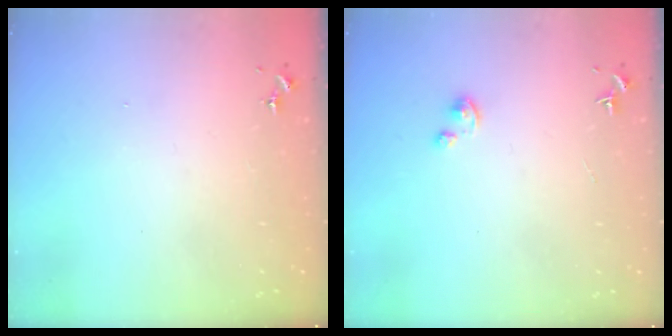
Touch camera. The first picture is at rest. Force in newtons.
{"total": 2.6, "press": 2.6, "slide": 0.2}